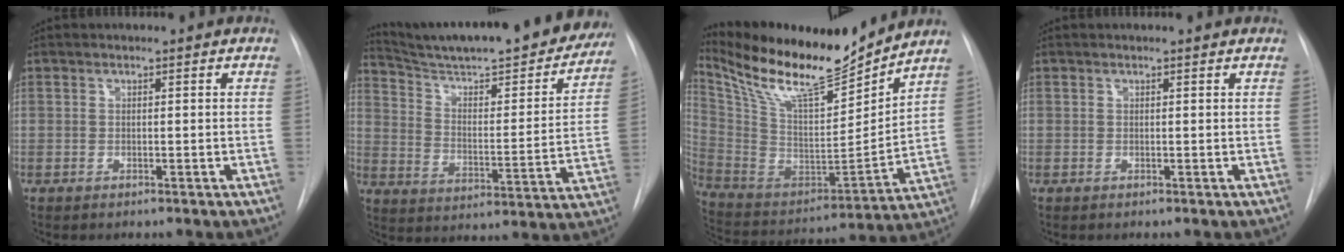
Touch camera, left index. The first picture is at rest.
{"total": 28.2, "force": [25.0, 3.9, 12.3], "torque": [-0.187, -0.056, 0.338]}
{"total": 19.3, "force": [16.8, 2.8, 9.1], "torque": [-0.185, -0.015, 0.304]}
{"total": 1.3, "force": [1.3, 0.2, 0.1], "torque": [-0.013, 0.008, 0.010]}